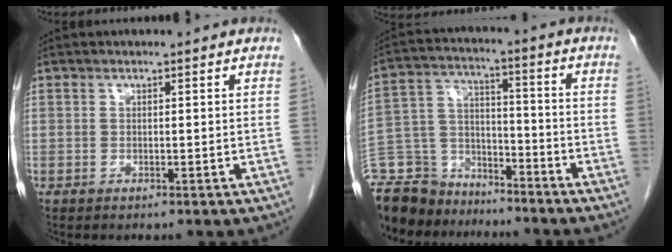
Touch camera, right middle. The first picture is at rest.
{"total": 14.5, "force": [-12.9, 6.2, 2.2], "torque": [-0.060, 0.036, -0.226]}